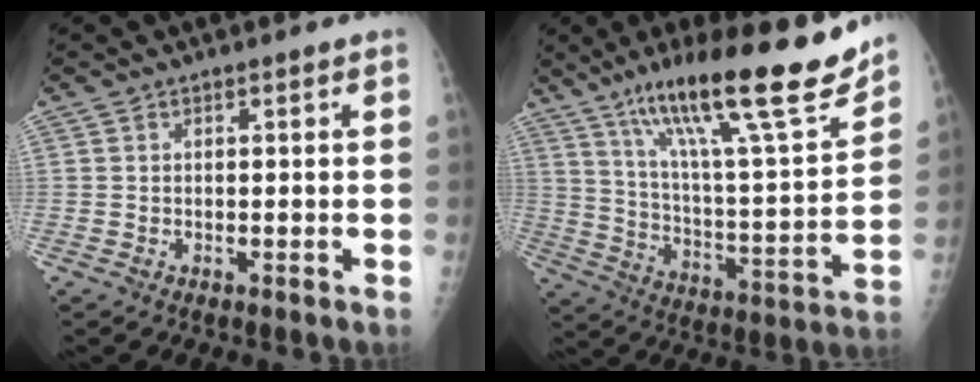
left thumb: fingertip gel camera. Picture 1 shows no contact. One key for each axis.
{"total": 25.5, "fx": 17.3, "fy": 4.1, "fz": 18.3, "tx": -0.275, "ty": -0.064, "tz": 0.287}